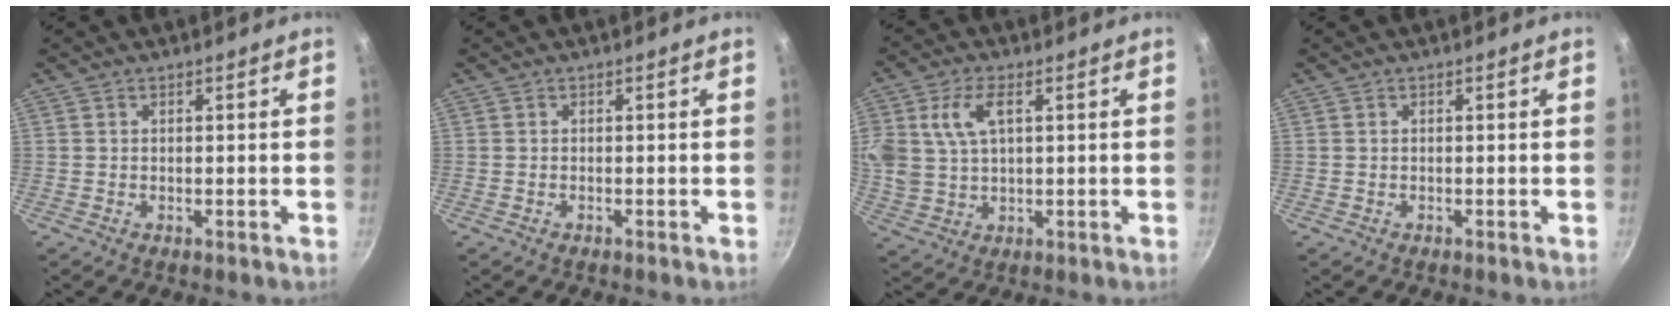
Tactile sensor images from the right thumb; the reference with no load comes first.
{"total": 0.0}
{"total": 10.5, "force": [3.3, 6.3, 7.7], "torque": [-0.153, 0.006, 0.066]}
{"total": 0.0}